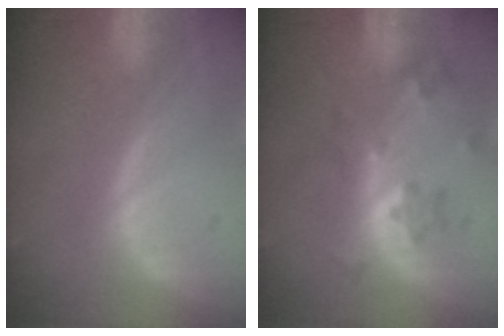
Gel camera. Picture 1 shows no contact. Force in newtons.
{"total": 6.0, "press": 5.8, "slide": 1.7}